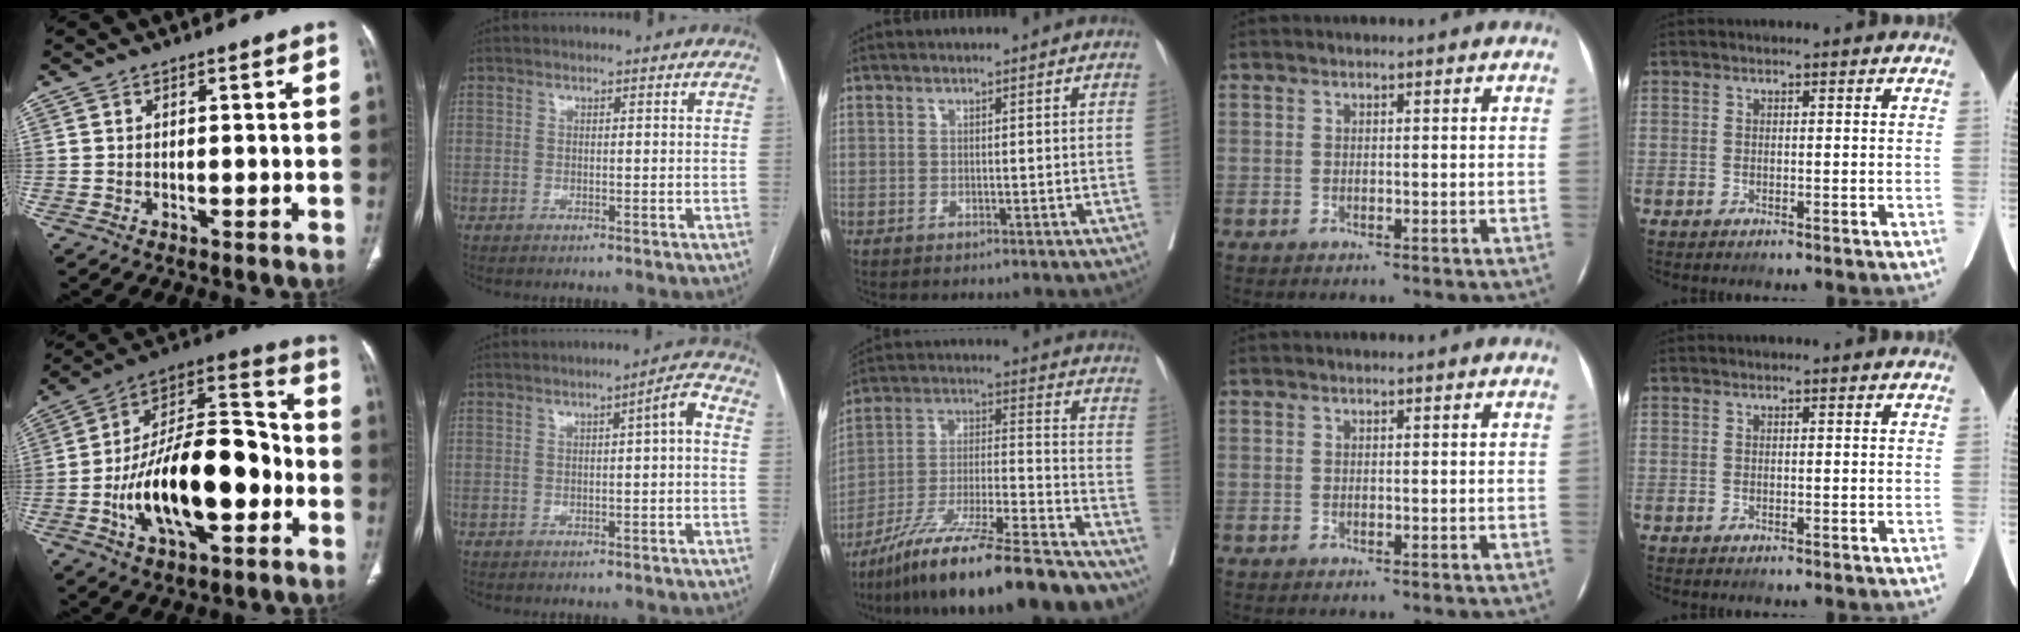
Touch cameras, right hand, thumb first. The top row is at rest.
{"thumb": {"total": 26.3, "force": [-5.9, 12.5, 22.4], "torque": [-0.360, 0.042, -0.092]}, "index": {"total": 3.2, "force": [-0.1, 0.1, 3.2], "torque": [-0.043, 0.010, -0.002]}, "middle": {"total": 23.8, "force": [-19.0, 1.5, 14.3], "torque": [-0.219, -0.020, -0.320]}}